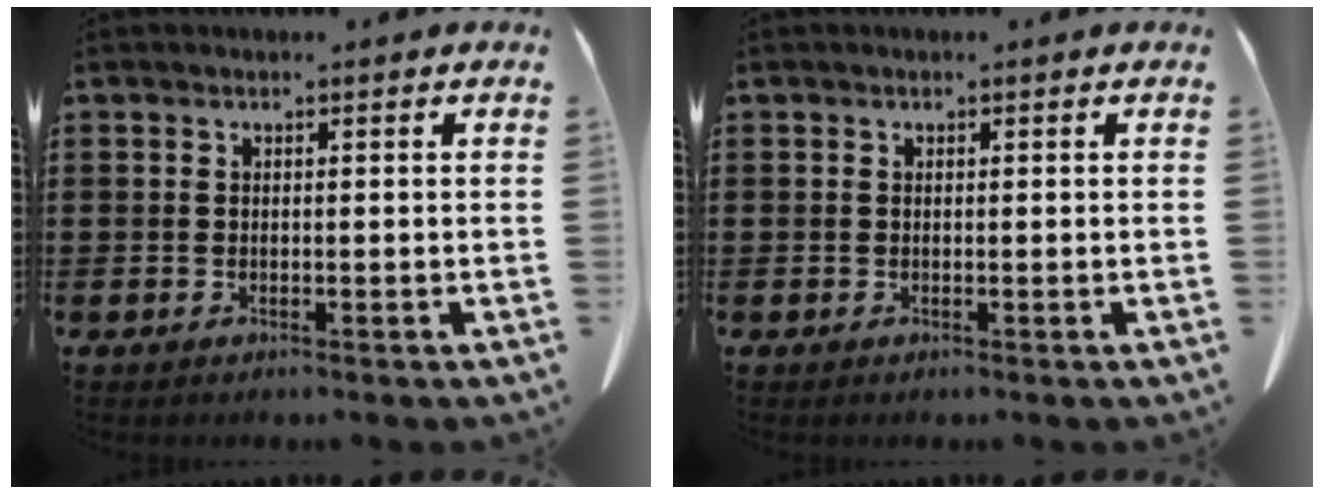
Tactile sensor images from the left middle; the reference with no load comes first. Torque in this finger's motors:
{"motor_torque": [-0.04, 0.03, 0.00, 0.00]}